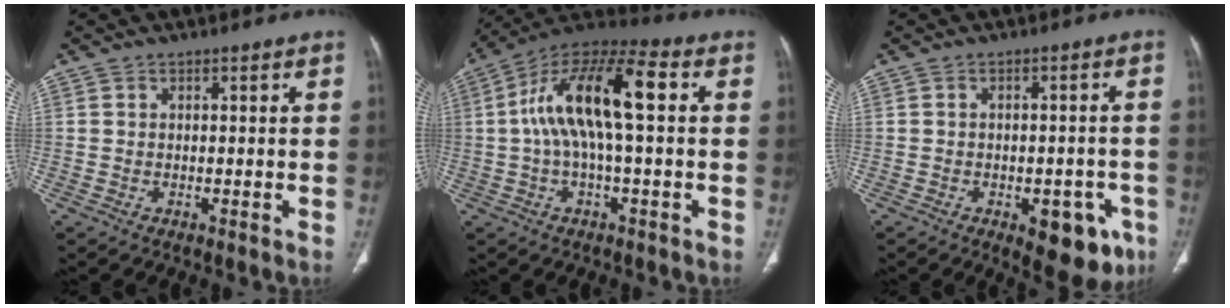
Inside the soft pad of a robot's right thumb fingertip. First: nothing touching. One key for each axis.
{"total": 15.7, "fx": 1.6, "fy": 5.4, "fz": 14.6, "tx": -0.281, "ty": 0.042, "tz": 0.021}
{"total": 10.5, "fx": -4.9, "fy": 5.1, "fz": 7.7, "tx": -0.060, "ty": 0.012, "tz": -0.053}